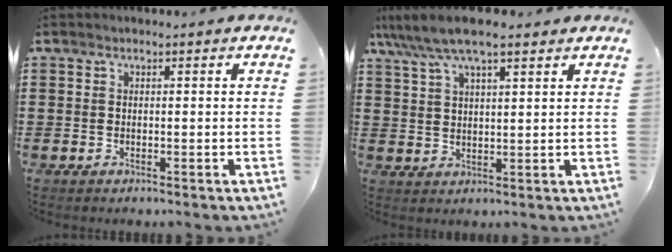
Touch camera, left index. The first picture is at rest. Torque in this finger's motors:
{"motor_torque": [1.82, -0.32, 0.89, 0.21]}